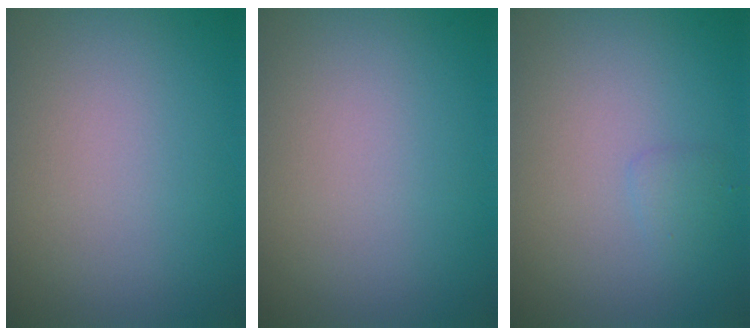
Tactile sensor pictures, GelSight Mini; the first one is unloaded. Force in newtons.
{"total": 0.0}
{"total": 0.8, "press": 0.7, "slide": 0.1}